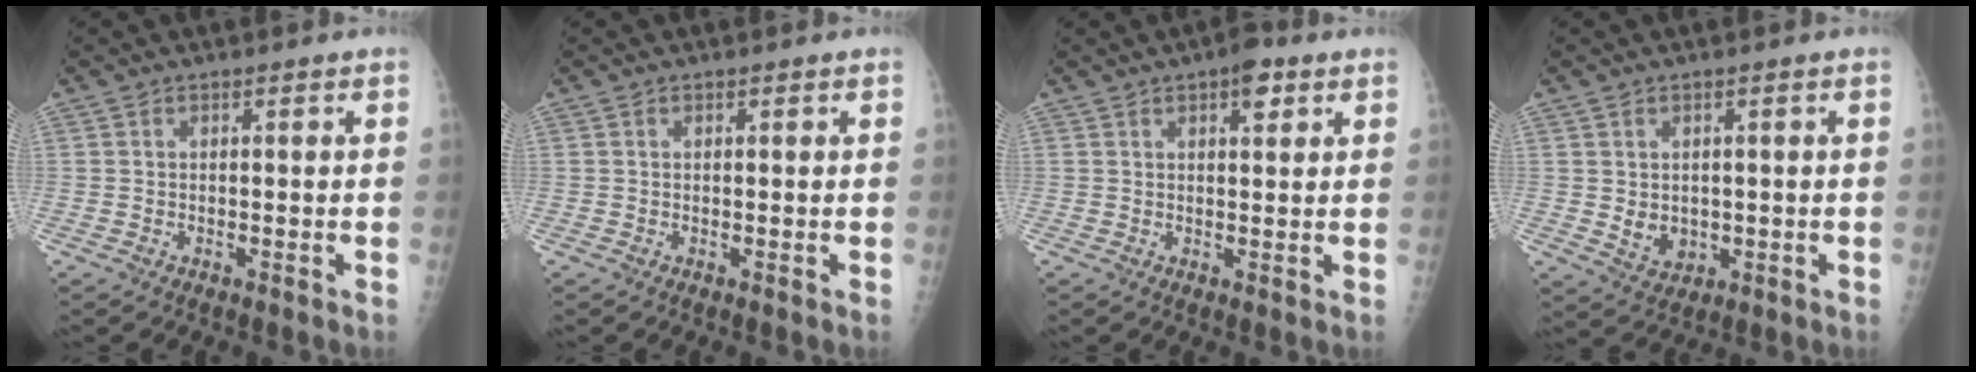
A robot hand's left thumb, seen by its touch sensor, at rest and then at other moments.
{"total": 0.6, "force": [0.3, 0.3, 0.3], "torque": [-0.004, 0.000, 0.004]}
{"total": 4.7, "force": [2.5, 2.0, 3.4], "torque": [-0.034, -0.007, 0.031]}
{"total": 4.7, "force": [0.1, 3.8, 2.8], "torque": [-0.028, -0.008, 0.016]}